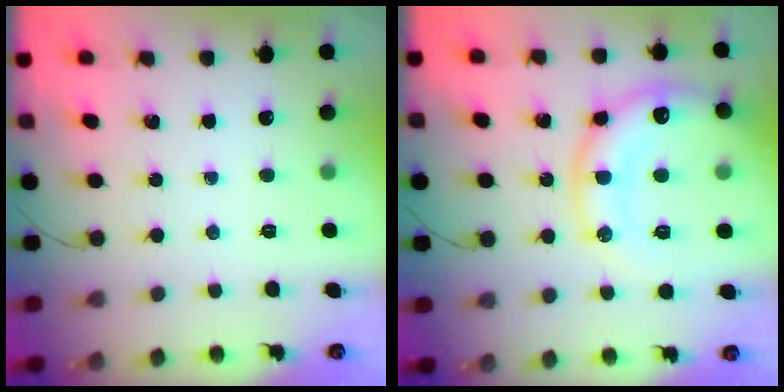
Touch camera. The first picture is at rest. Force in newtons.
{"total": 18.5, "press": 18.4, "slide": 1.9}